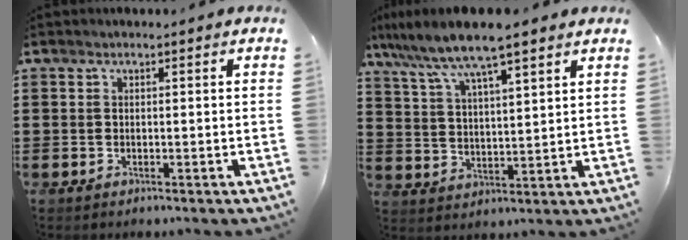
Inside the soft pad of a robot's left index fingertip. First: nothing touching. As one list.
[{"total": 7.7, "force": [6.3, 0.7, 4.4], "torque": [-0.109, -0.025, 0.108]}]